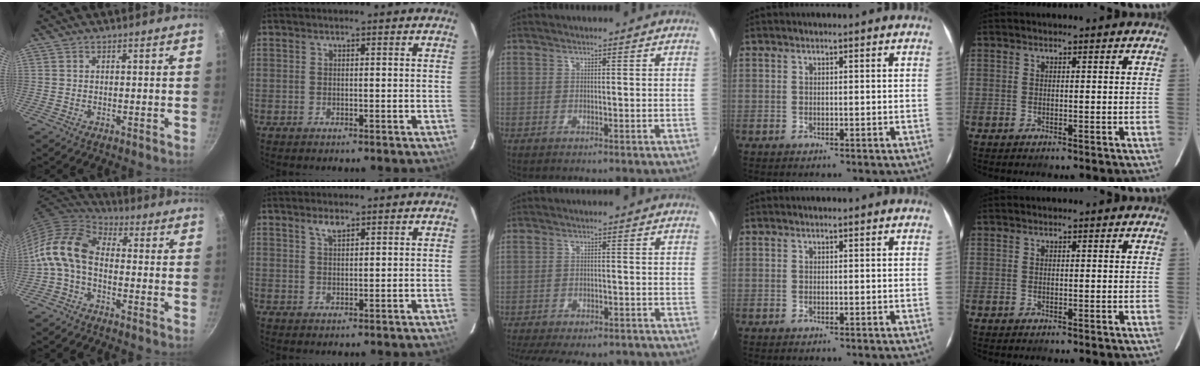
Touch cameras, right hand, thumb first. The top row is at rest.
{"thumb": {"total": 11.9, "force": [-1.9, 7.7, 8.9], "torque": [-0.173, 0.041, -0.061]}, "index": {"total": 2.2, "force": [1.5, 0.9, 1.3], "torque": [-0.023, 0.005, 0.029]}, "middle": {"total": 14.8, "force": [-12.6, 4.6, 6.4], "torque": [-0.140, -0.023, -0.168]}}